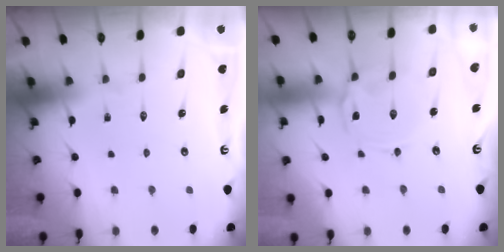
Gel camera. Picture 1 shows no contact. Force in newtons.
{"total": 1.9, "press": 1.9, "slide": 0.3}